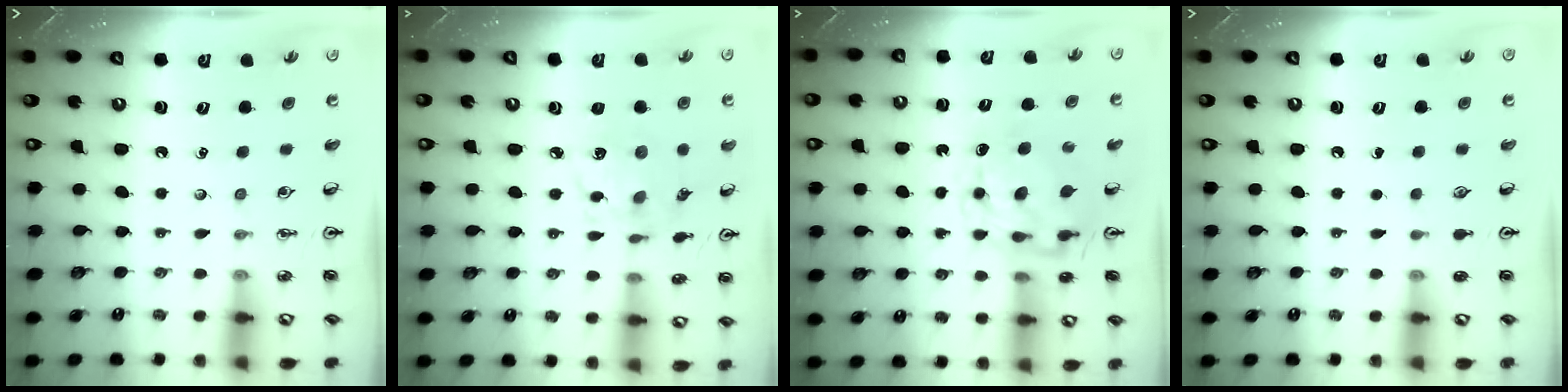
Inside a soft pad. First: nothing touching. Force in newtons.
{"total": 7.1, "press": 7.1, "slide": 0.5}
{"total": 9.7, "press": 9.7, "slide": 0.8}
{"total": 0.0}